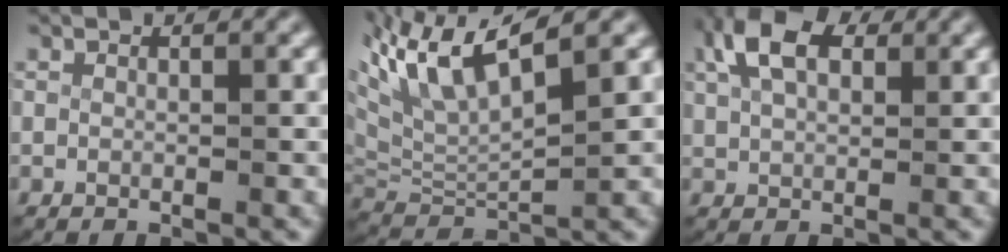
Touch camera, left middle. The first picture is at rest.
{"total": 9.0, "force": [4.0, 5.2, 6.3], "torque": [-0.154, -0.001, 0.073]}
{"total": 4.9, "force": [2.6, 2.6, 3.3], "torque": [-0.079, -0.001, 0.050]}